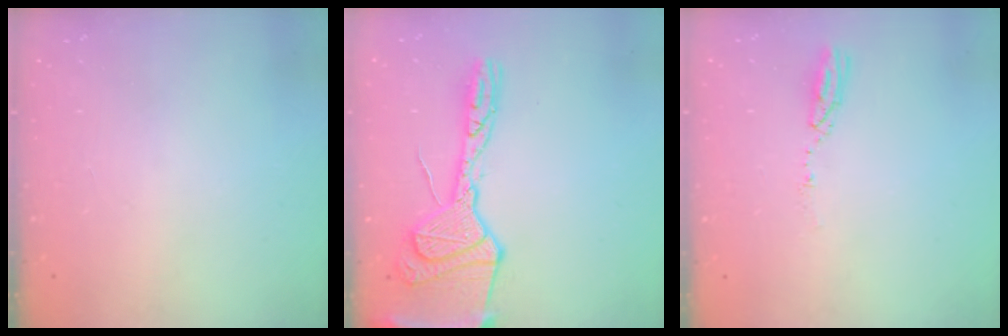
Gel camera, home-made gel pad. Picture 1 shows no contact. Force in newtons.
{"total": 19.1, "press": 19.0, "slide": 1.7}
{"total": 3.8, "press": 3.8, "slide": 0.2}